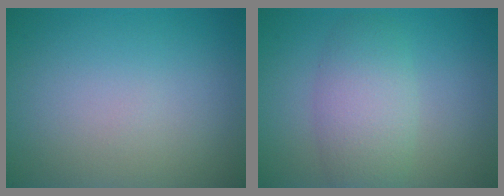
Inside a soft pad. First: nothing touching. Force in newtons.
{"total": 4.3, "press": 4.3, "slide": 0.2}